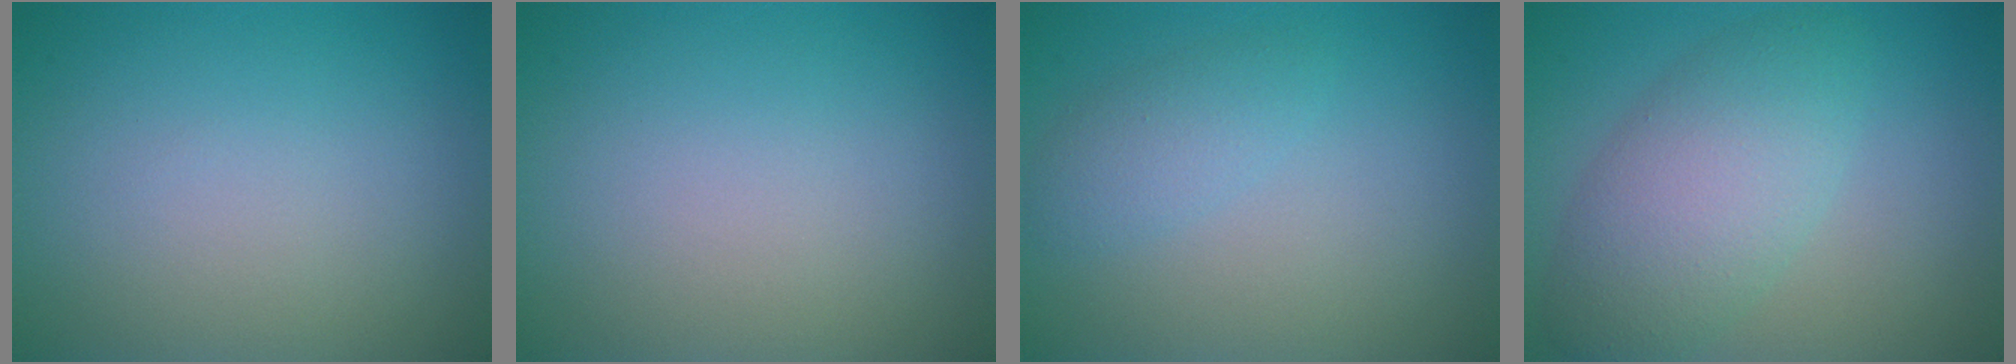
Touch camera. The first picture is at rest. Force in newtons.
{"total": 0.0}
{"total": 1.9, "press": 1.9, "slide": 0.1}
{"total": 5.7, "press": 5.7, "slide": 0.0}